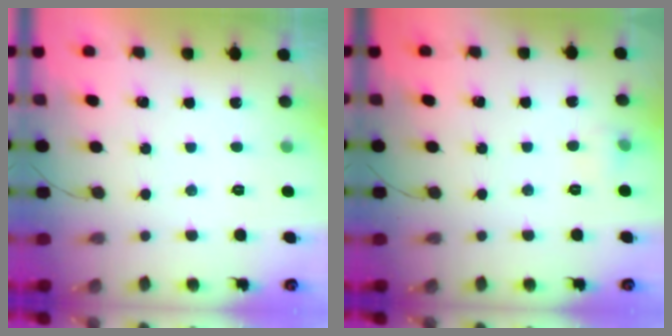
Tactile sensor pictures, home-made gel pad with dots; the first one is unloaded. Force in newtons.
{"total": 4.0, "press": 3.7, "slide": 1.5}